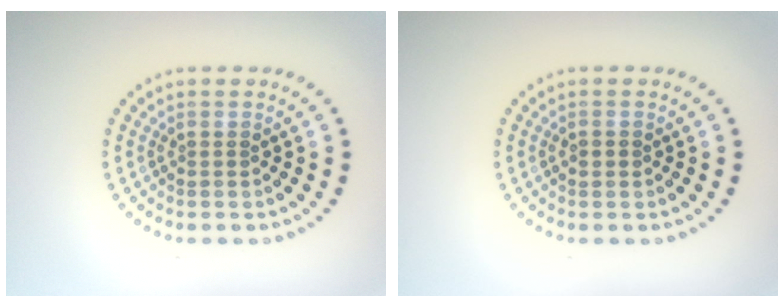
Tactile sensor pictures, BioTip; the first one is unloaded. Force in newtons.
{"total": 1.0, "press": 1.0, "slide": 0.1}